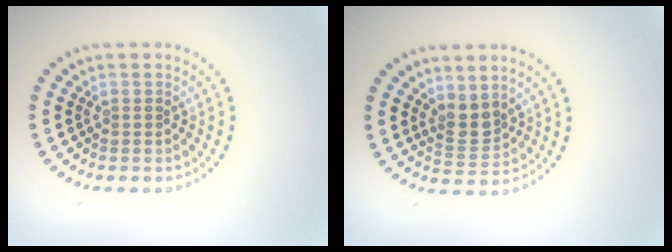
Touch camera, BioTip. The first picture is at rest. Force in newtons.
{"total": 2.4, "press": 1.9, "slide": 1.5}